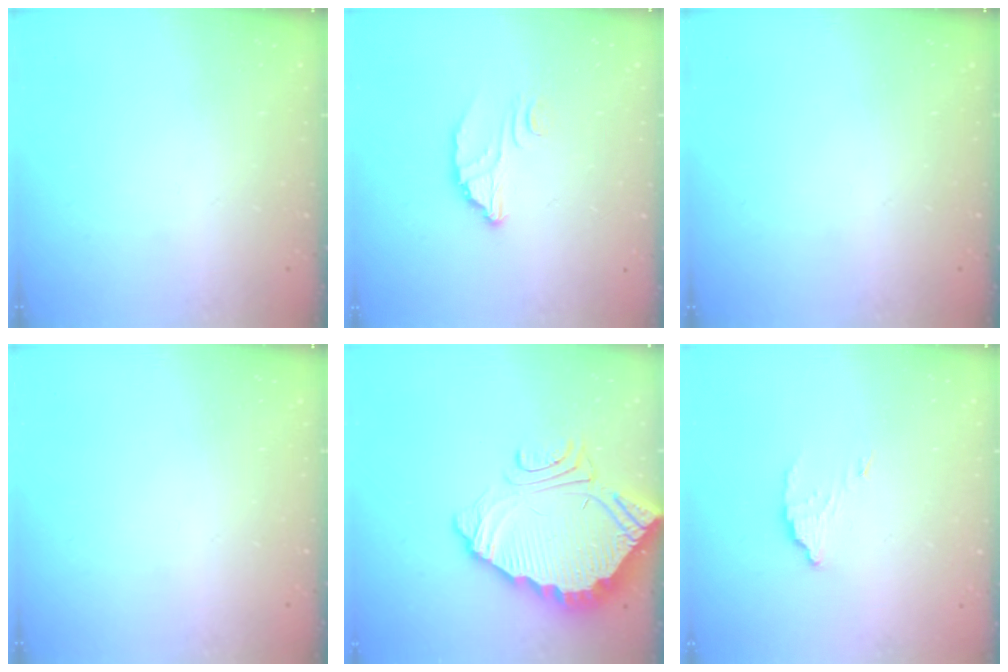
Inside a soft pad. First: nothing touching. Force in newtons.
{"total": 3.6, "press": 3.6, "slide": 0.1}
{"total": 0.0}
{"total": 0.0}
{"total": 9.7, "press": 9.7, "slide": 0.7}
{"total": 2.9, "press": 2.9, "slide": 0.0}